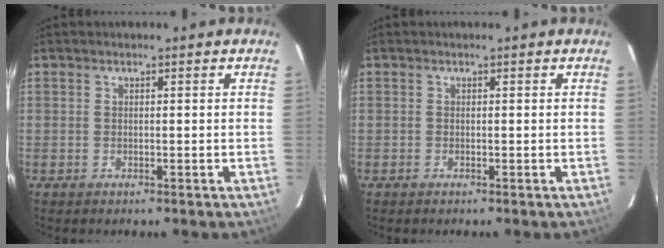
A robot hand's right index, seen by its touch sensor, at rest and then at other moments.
{"total": 0.0}